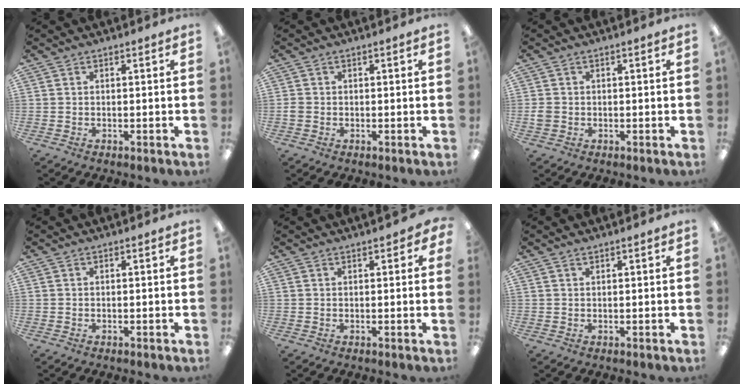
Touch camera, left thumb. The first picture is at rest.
{"total": 1.3, "force": [-0.4, 1.1, 0.6], "torque": [-0.010, 0.003, -0.007]}
{"total": 2.0, "force": [-0.3, 1.7, 1.0], "torque": [-0.016, 0.005, -0.005]}
{"total": 0.0}
{"total": 1.7, "force": [1.2, 0.4, 1.1], "torque": [-0.015, -0.001, 0.019]}
{"total": 0.8, "force": [0.6, 0.3, 0.4], "torque": [-0.008, 0.001, 0.012]}